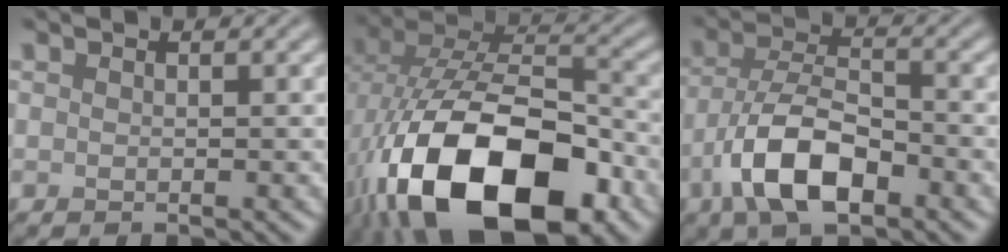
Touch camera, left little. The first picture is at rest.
{"total": 17.3, "force": [-8.3, 9.2, 12.1], "torque": [-0.217, -0.028, -0.136]}
{"total": 7.3, "force": [-3.7, 3.0, 5.4], "torque": [-0.100, 0.001, -0.080]}